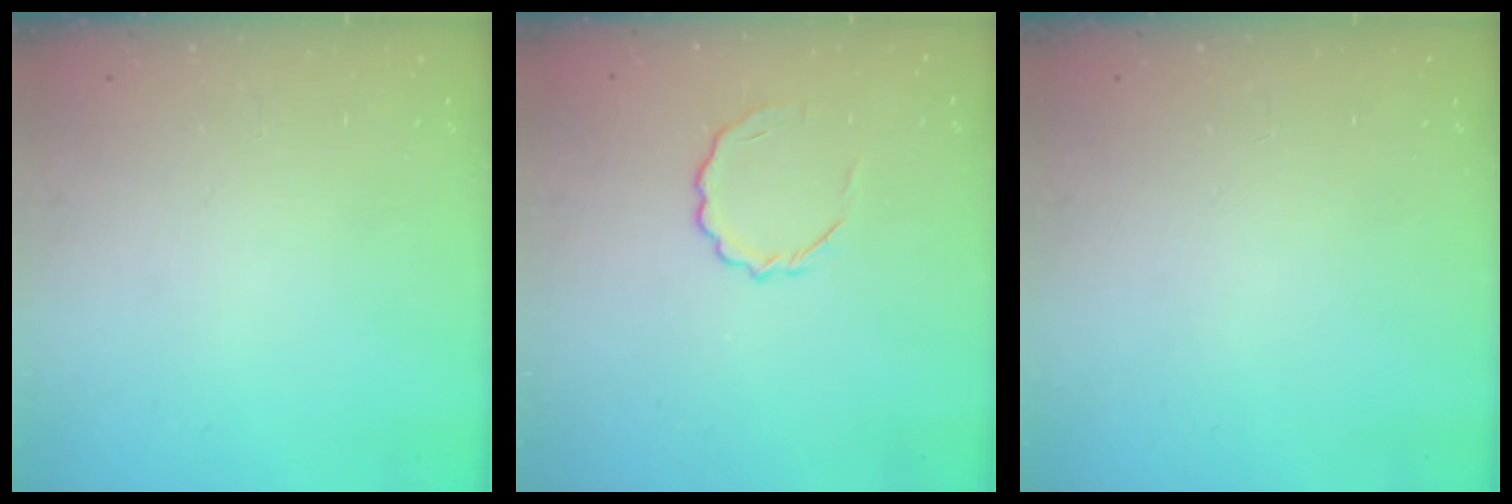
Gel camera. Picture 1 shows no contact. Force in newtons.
{"total": 5.4, "press": 5.3, "slide": 1.3}
{"total": 0.0}